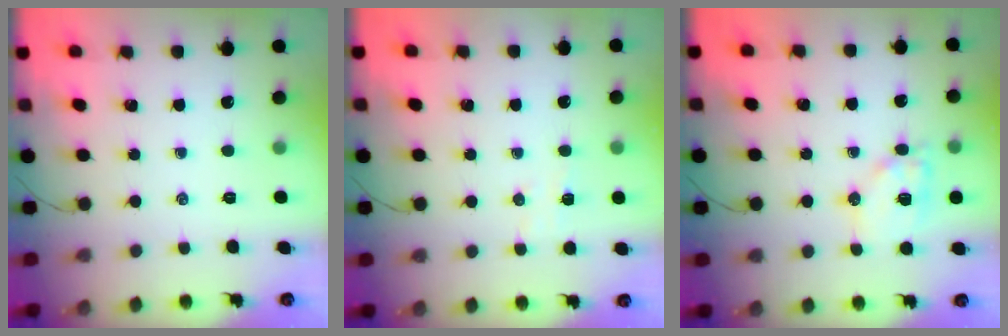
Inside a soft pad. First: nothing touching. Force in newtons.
{"total": 3.4, "press": 3.3, "slide": 0.9}
{"total": 12.9, "press": 12.8, "slide": 1.8}